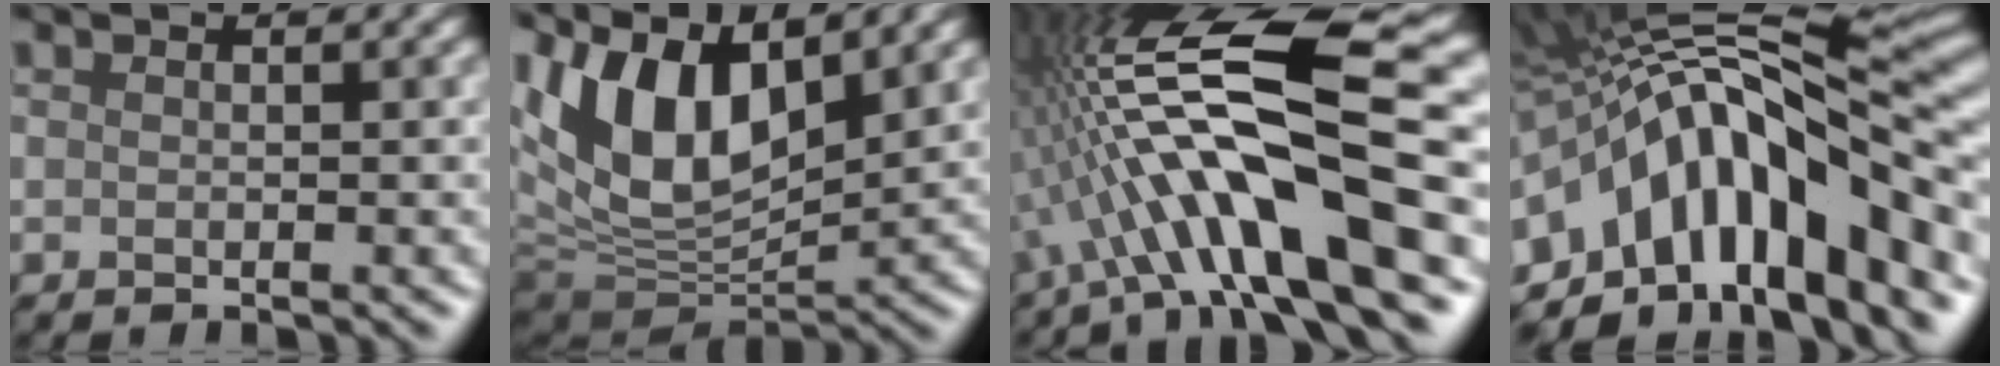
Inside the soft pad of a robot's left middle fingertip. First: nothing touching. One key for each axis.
{"total": 11.9, "fx": 5.1, "fy": 6.2, "fz": 8.8, "tx": -0.173, "ty": 0.007, "tz": 0.088}
{"total": 14.3, "fx": -3.0, "fy": 3.5, "fz": 13.5, "tx": -0.221, "ty": 0.037, "tz": -0.052}
{"total": 15.3, "fx": -3.2, "fy": 6.8, "fz": 13.3, "tx": -0.200, "ty": 0.041, "tz": -0.065}